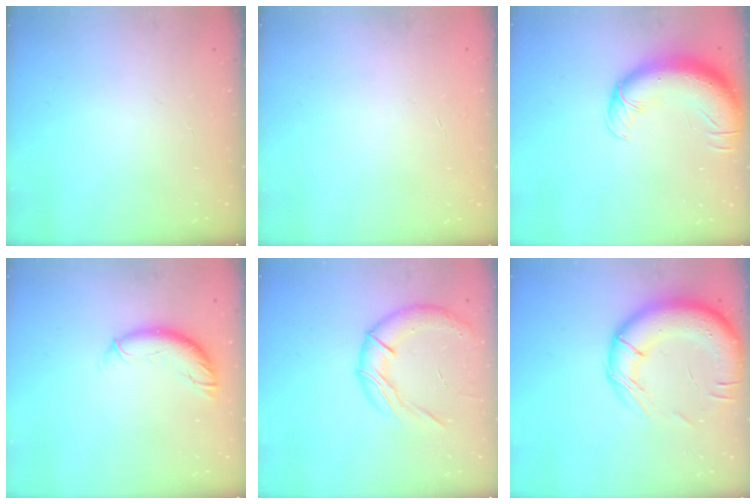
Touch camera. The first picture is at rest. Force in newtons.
{"total": 0.5, "press": 0.5, "slide": 0.1}
{"total": 14.7, "press": 14.2, "slide": 3.7}
{"total": 9.4, "press": 9.4, "slide": 0.6}
{"total": 15.2, "press": 15.0, "slide": 2.3}
{"total": 19.8, "press": 19.2, "slide": 4.8}